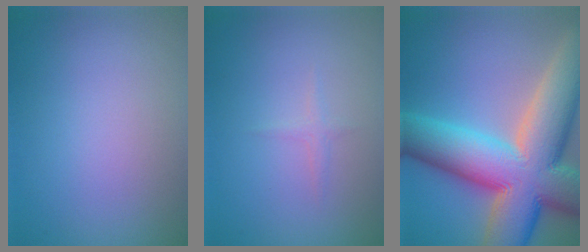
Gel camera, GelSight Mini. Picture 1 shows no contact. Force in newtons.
{"total": 0.7, "press": 0.7, "slide": 0.1}
{"total": 17.3, "press": 17.3, "slide": 0.9}